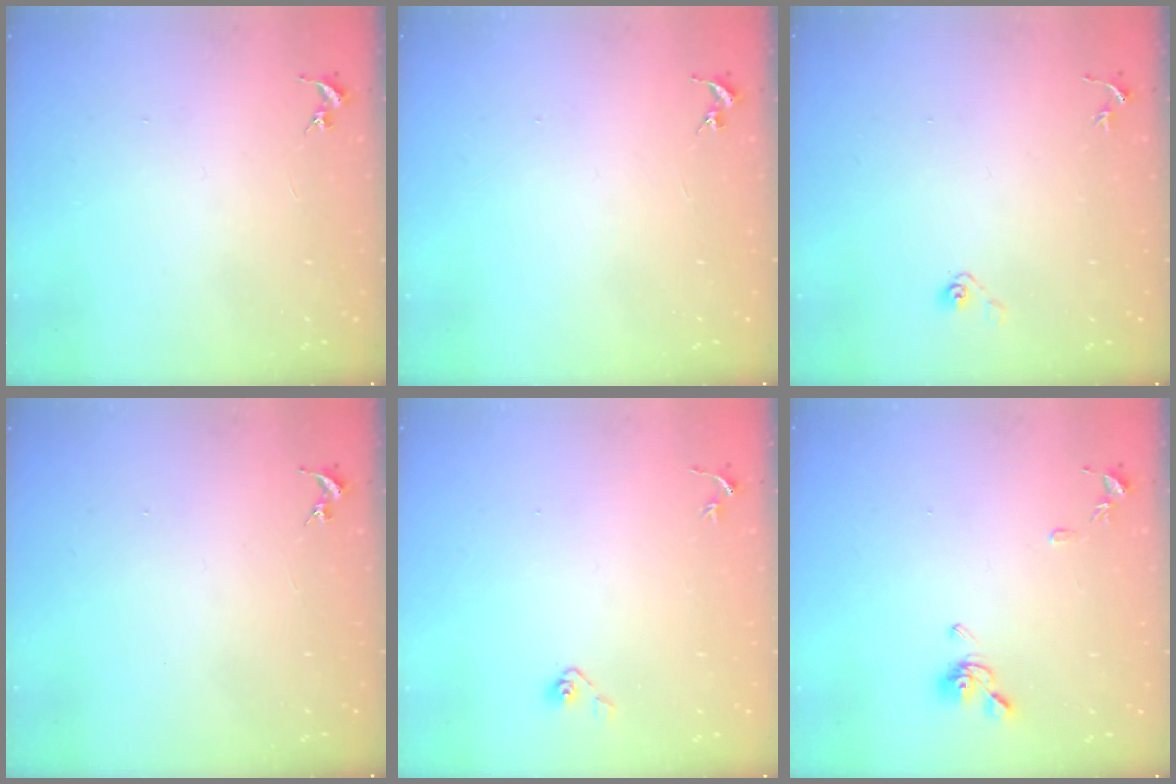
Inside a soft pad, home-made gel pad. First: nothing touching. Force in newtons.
{"total": 0.0}
{"total": 3.7, "press": 3.2, "slide": 1.9}
{"total": 0.0}
{"total": 4.1, "press": 3.9, "slide": 1.2}
{"total": 9.4, "press": 9.4, "slide": 1.0}